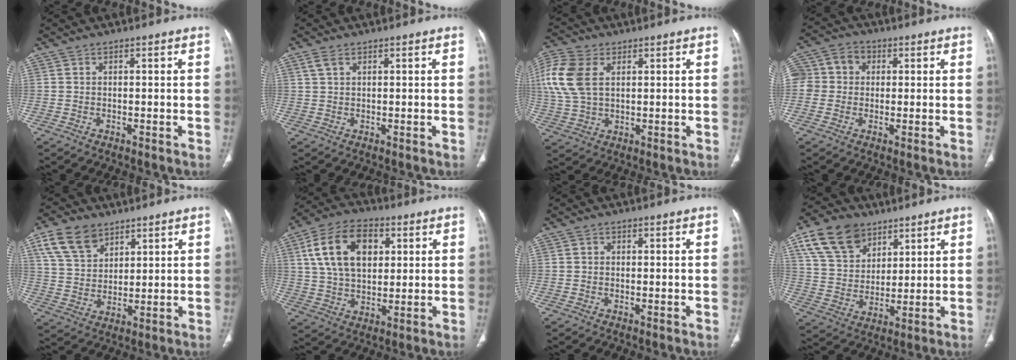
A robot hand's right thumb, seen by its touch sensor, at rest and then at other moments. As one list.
[{"total": 0.9, "force": [0.5, 0.5, 0.5], "torque": [-0.010, 0.003, 0.011]}, {"total": 12.6, "force": [3.4, 8.0, 9.2], "torque": [-0.220, 0.006, 0.069]}, {"total": 8.3, "force": [1.1, 7.2, 3.8], "torque": [-0.058, 0.021, 0.010]}, {"total": 10.4, "force": [6.1, 6.7, 5.2], "torque": [-0.083, -0.019, 0.122]}, {"total": 15.7, "force": [4.7, 10.0, 11.1], "torque": [-0.177, 0.002, 0.084]}, {"total": 0.8, "force": [0.0, 0.8, 0.3], "torque": [0.001, 0.003, -0.003]}, {"total": 14.3, "force": [8.0, 9.7, 6.9], "torque": [-0.108, -0.017, 0.156]}]